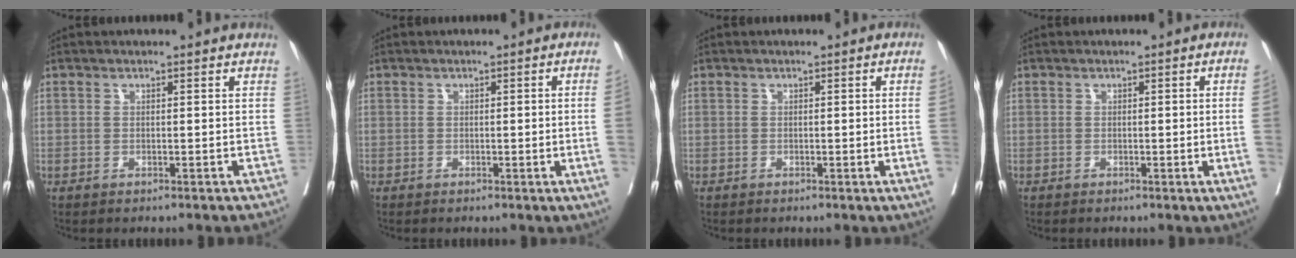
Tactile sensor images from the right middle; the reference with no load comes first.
{"total": 5.0, "force": [-0.5, -1.3, 4.8], "torque": [-0.071, -0.008, -0.002]}
{"total": 3.2, "force": [-0.3, -1.2, 2.9], "torque": [-0.041, -0.007, -0.001]}
{"total": 4.9, "force": [-0.6, -1.7, 4.5], "torque": [-0.059, -0.013, -0.005]}